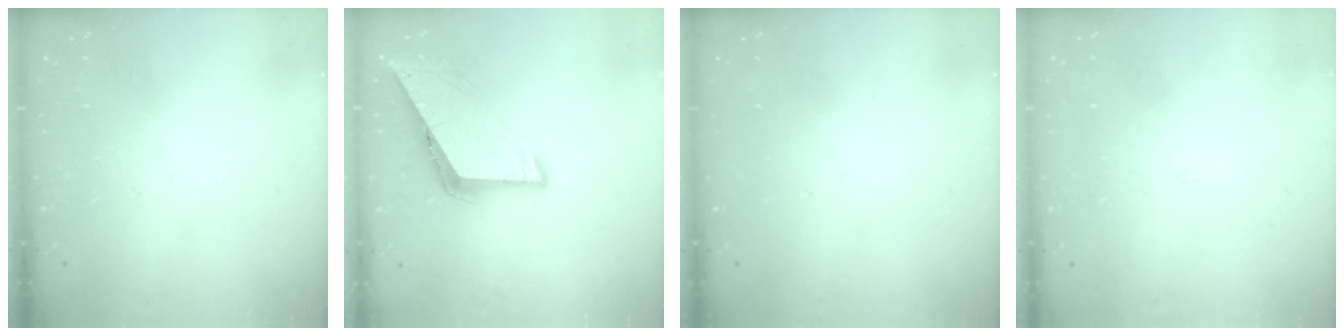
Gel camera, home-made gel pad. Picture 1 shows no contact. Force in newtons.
{"total": 6.8, "press": 6.8, "slide": 0.4}
{"total": 0.0}
{"total": 1.8, "press": 1.8, "slide": 0.1}